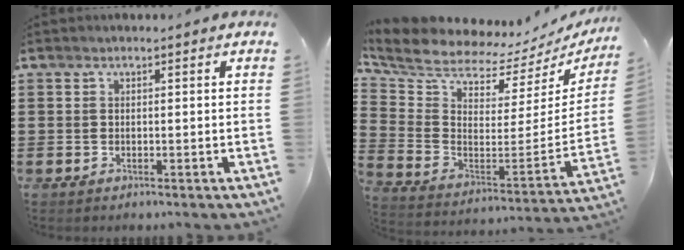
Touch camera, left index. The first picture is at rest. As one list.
[{"total": 5.3, "force": [5.0, 1.2, 1.3], "torque": [-0.062, -0.064, 0.082]}]